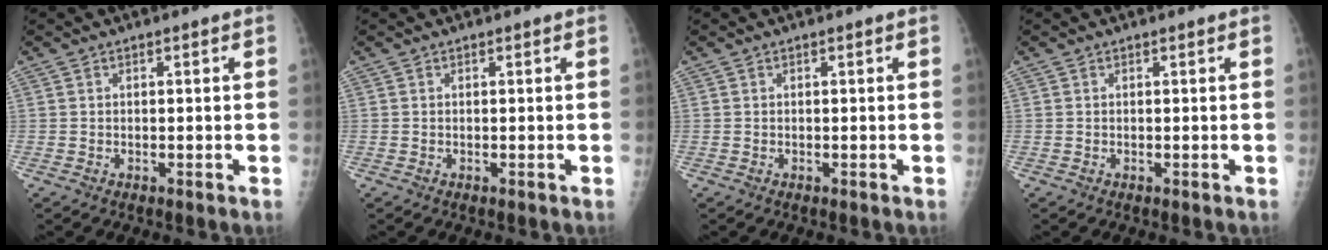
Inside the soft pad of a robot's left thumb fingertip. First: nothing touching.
{"total": 0.0}
{"total": 0.0}
{"total": 0.0}